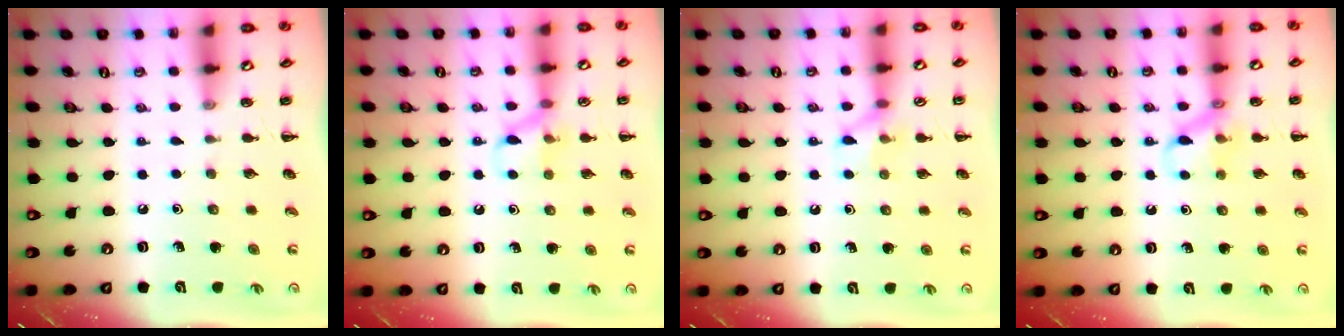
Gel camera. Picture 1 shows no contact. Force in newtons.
{"total": 7.5, "press": 7.4, "slide": 1.0}
{"total": 7.1, "press": 7.0, "slide": 1.5}
{"total": 9.9, "press": 9.9, "slide": 1.1}